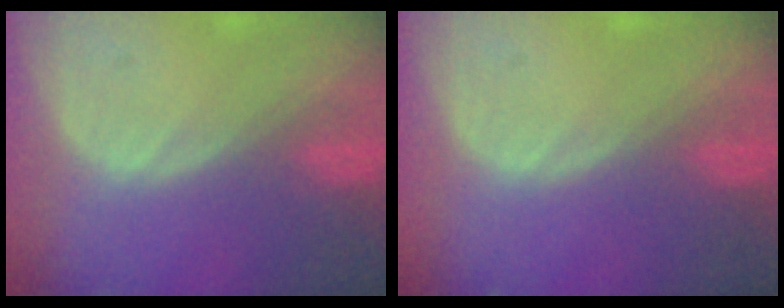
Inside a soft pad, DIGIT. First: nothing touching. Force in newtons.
{"total": 0.0}